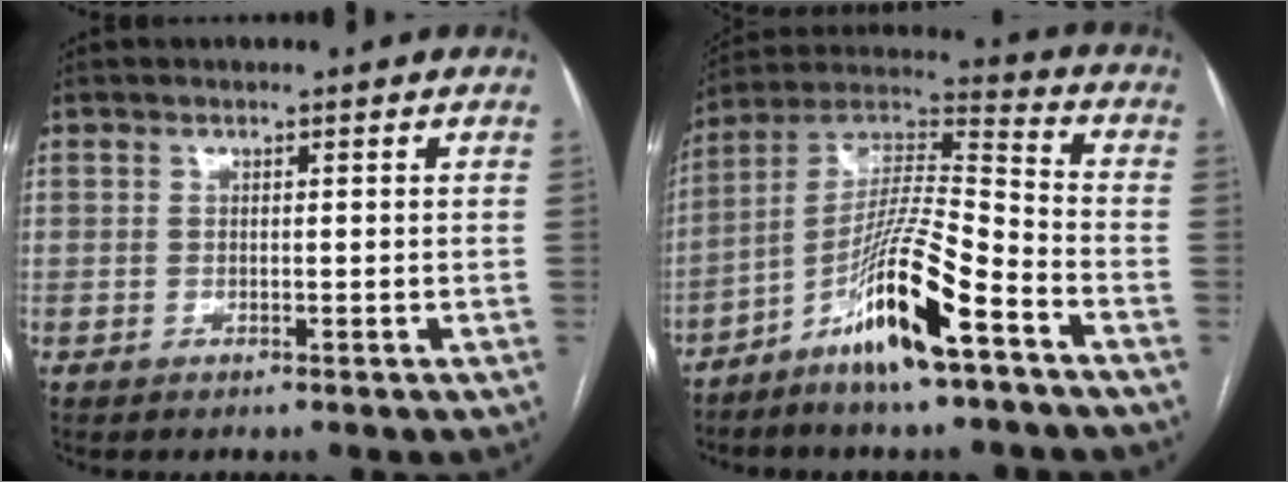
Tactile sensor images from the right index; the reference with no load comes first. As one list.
[{"total": 14.7, "force": [-8.5, 1.1, 12.0], "torque": [-0.232, -0.004, -0.158]}]